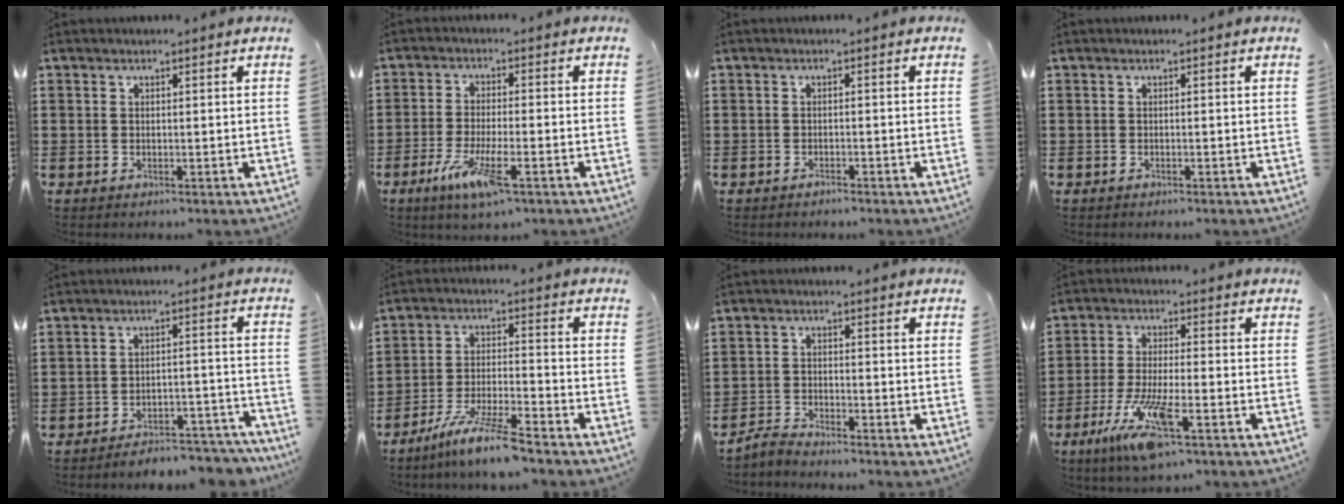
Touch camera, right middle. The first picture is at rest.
{"total": 7.3, "force": [-3.5, 1.3, 6.3], "torque": [-0.138, -0.016, -0.066]}
{"total": 0.7, "force": [-0.7, 0.0, 0.2], "torque": [-0.006, -0.002, -0.014]}
{"total": 0.0}
{"total": 4.6, "force": [-4.6, 0.2, 0.7], "torque": [-0.015, 0.004, -0.093]}
{"total": 8.1, "force": [-6.8, -0.1, 4.5], "torque": [-0.095, -0.013, -0.130]}
{"total": 2.6, "force": [-2.6, 0.0, 0.4], "torque": [-0.027, -0.002, -0.058]}
{"total": 9.9, "force": [-5.4, 1.9, 8.0], "torque": [-0.178, -0.014, -0.103]}